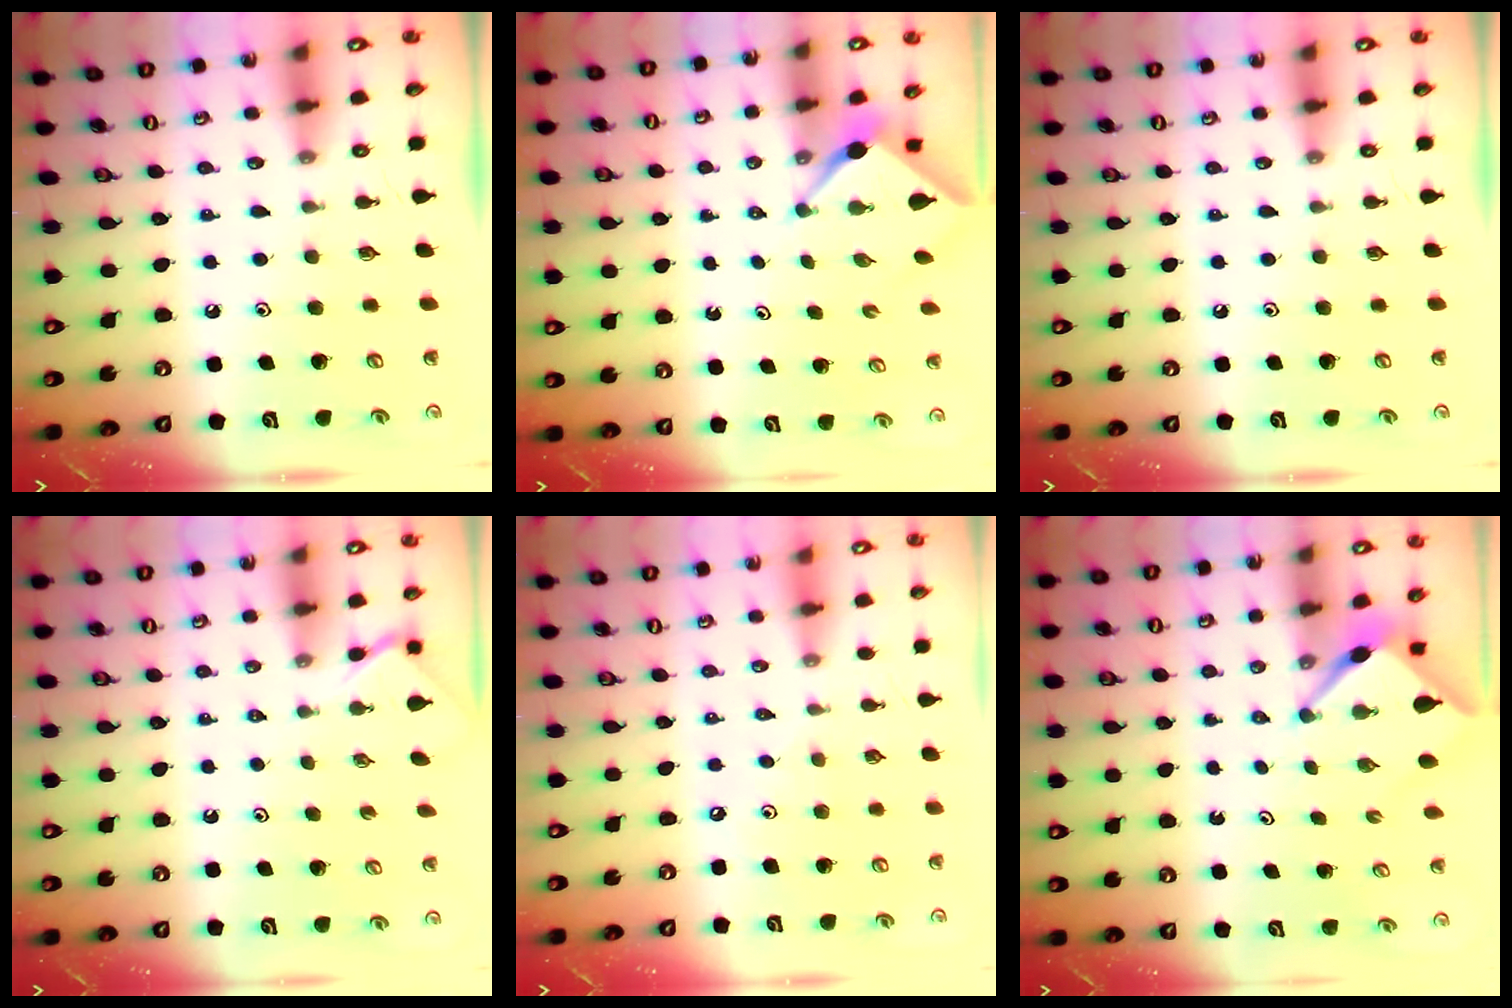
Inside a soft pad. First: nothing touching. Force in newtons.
{"total": 2.4, "press": 2.4, "slide": 0.4}
{"total": 0.0}
{"total": 2.4, "press": 2.4, "slide": 0.4}
{"total": 1.7, "press": 1.7, "slide": 0.4}
{"total": 2.9, "press": 2.9, "slide": 0.4}